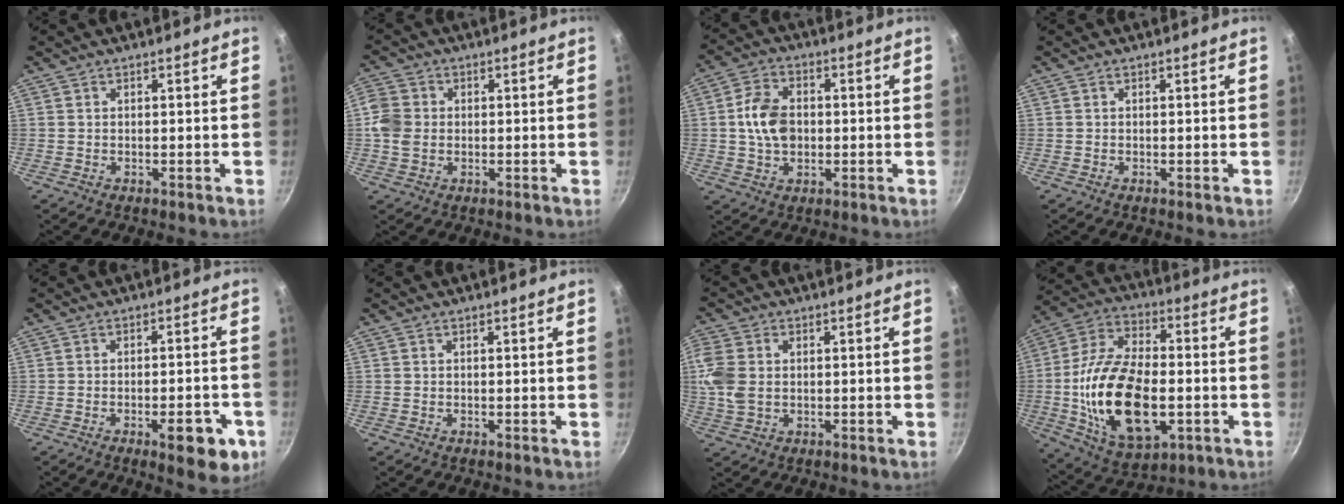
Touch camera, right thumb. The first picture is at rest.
{"total": 5.9, "force": [0.0, 4.9, 3.3], "torque": [-0.071, 0.008, -0.004]}
{"total": 8.9, "force": [0.1, 6.2, 6.4], "torque": [-0.103, 0.010, -0.002]}
{"total": 0.0}
{"total": 8.9, "force": [-4.1, 3.0, 7.3], "torque": [-0.083, 0.015, -0.050]}
{"total": 0.0}
{"total": 7.9, "force": [0.6, 5.5, 5.6], "torque": [-0.145, 0.009, 0.015]}
{"total": 23.2, "force": [-3.6, 12.4, 19.2], "torque": [-0.355, 0.010, -0.051]}